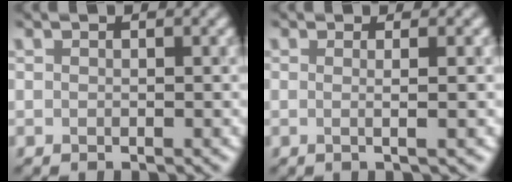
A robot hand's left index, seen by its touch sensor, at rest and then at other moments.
{"total": 2.1, "force": [0.0, 0.3, 2.0], "torque": [-0.032, 0.006, -0.004]}